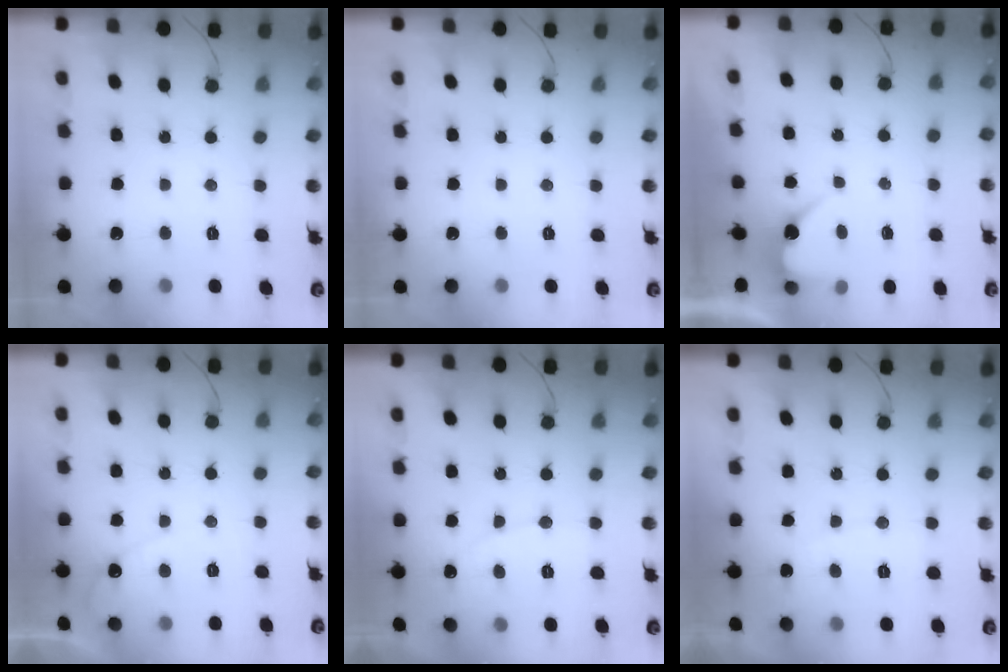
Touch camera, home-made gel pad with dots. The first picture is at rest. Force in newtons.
{"total": 0.0}
{"total": 4.7, "press": 4.7, "slide": 0.2}
{"total": 6.3, "press": 6.3, "slide": 0.3}
{"total": 6.5, "press": 6.5, "slide": 0.4}
{"total": 4.4, "press": 4.4, "slide": 0.3}